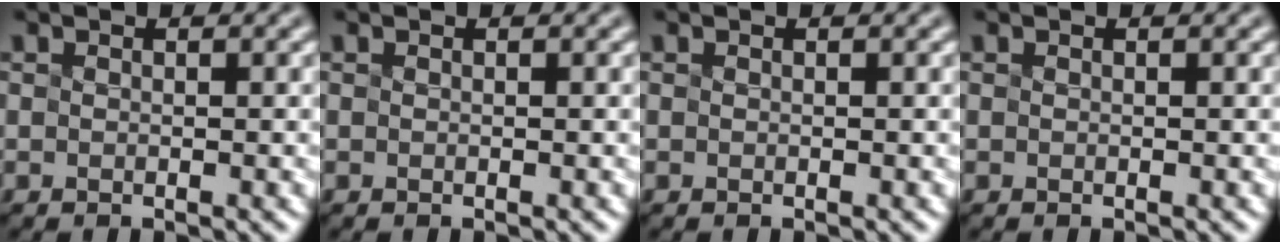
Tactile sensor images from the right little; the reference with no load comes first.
{"total": 0.0}
{"total": 0.0}
{"total": 0.0}